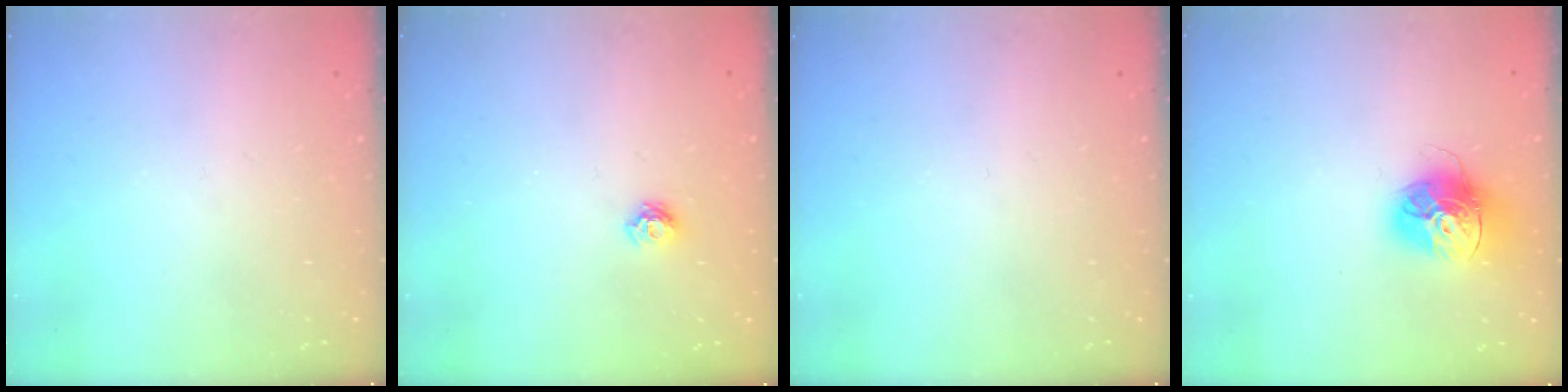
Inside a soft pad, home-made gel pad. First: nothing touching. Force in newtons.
{"total": 4.9, "press": 4.8, "slide": 0.6}
{"total": 0.0}
{"total": 14.9, "press": 14.9, "slide": 1.6}